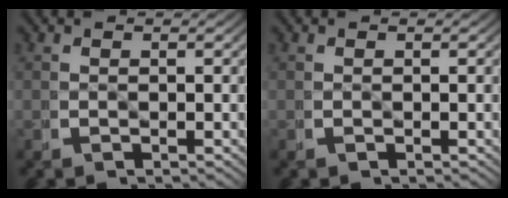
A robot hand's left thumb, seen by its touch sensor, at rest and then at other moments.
{"total": 0.0}